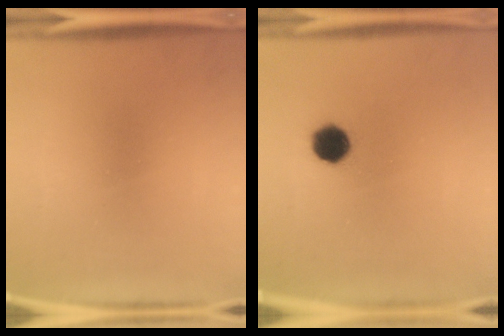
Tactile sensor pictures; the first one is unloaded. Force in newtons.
{"total": 6.2}